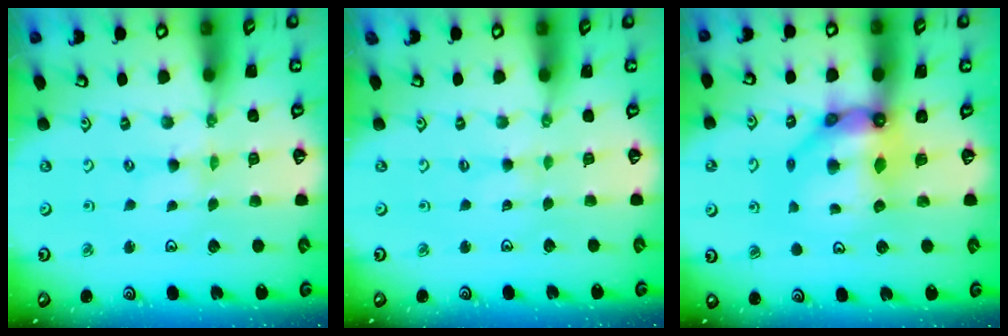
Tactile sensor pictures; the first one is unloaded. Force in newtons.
{"total": 0.0}
{"total": 11.5, "press": 11.4, "slide": 1.3}